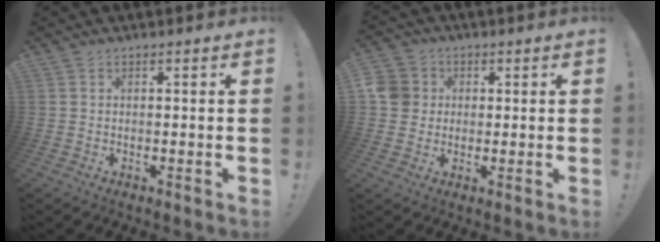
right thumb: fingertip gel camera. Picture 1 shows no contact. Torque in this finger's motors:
{"motor_torque": [0.38, 0.76, 0.13, -0.30, 0.00]}